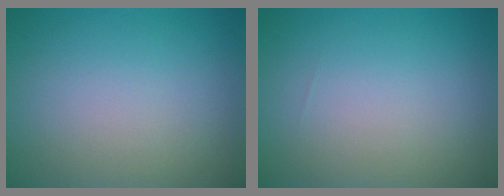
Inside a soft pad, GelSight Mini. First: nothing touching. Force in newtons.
{"total": 0.0}